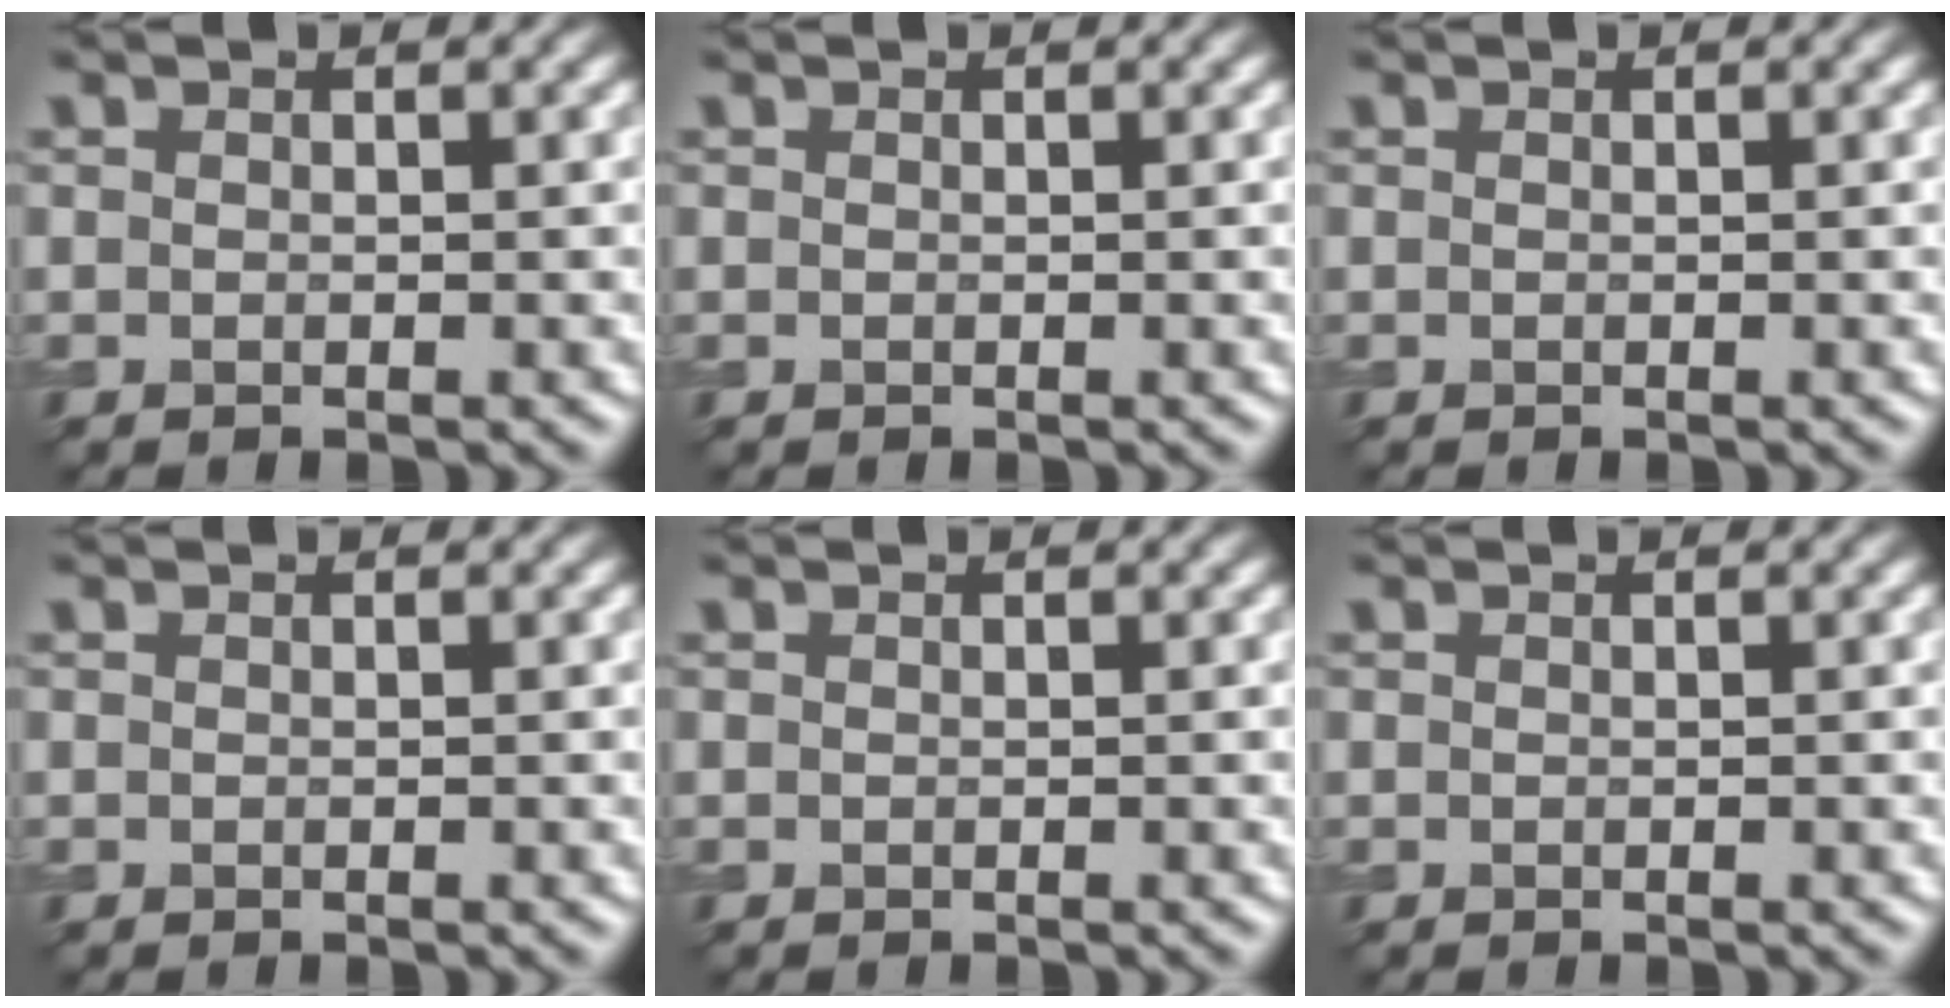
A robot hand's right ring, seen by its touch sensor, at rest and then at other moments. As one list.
[{"total": 0.0}, {"total": 0.0}, {"total": 0.0}, {"total": 0.0}, {"total": 0.0}]